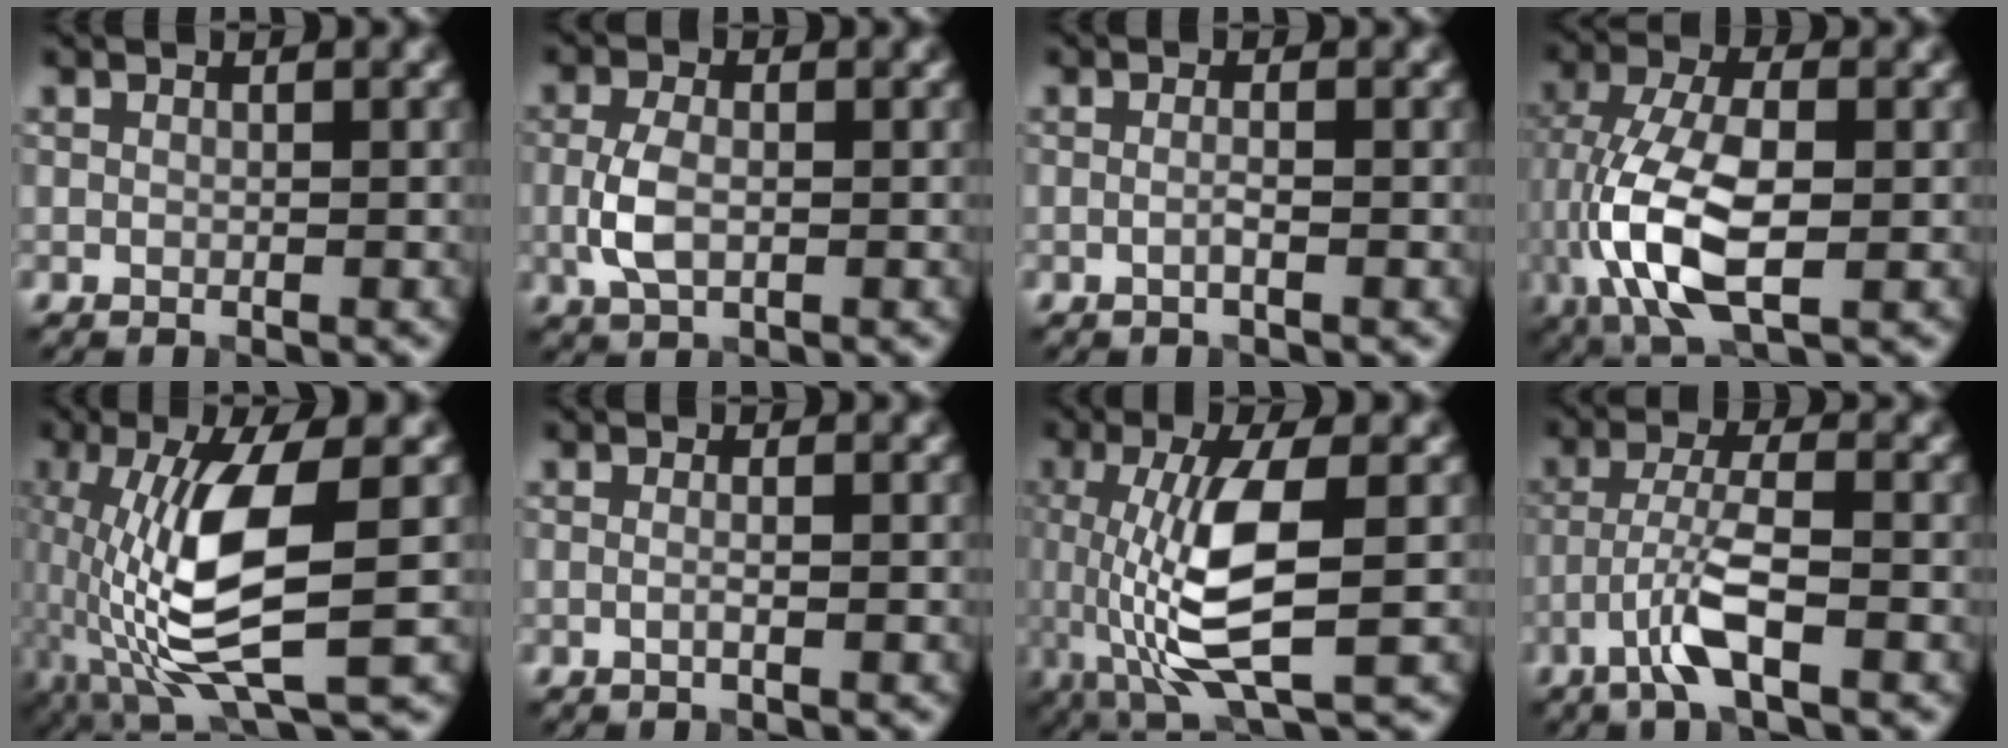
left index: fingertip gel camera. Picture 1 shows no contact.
{"total": 3.3, "force": [-0.4, 1.8, 2.7], "torque": [-0.063, -0.001, -0.009]}
{"total": 1.1, "force": [-0.3, 0.1, 1.0], "torque": [-0.018, 0.001, -0.009]}
{"total": 10.1, "force": [-1.8, 4.5, 8.9], "torque": [-0.188, 0.003, -0.041]}
{"total": 9.4, "force": [-1.6, 2.5, 8.9], "torque": [-0.186, 0.001, -0.032]}
{"total": 1.1, "force": [0.0, 0.3, 1.0], "torque": [-0.010, -0.012, -0.008]}
{"total": 8.2, "force": [-0.6, 2.3, 7.8], "torque": [-0.158, -0.005, -0.008]}
{"total": 4.4, "force": [-2.1, 0.7, 3.8], "torque": [-0.079, 0.008, -0.050]}